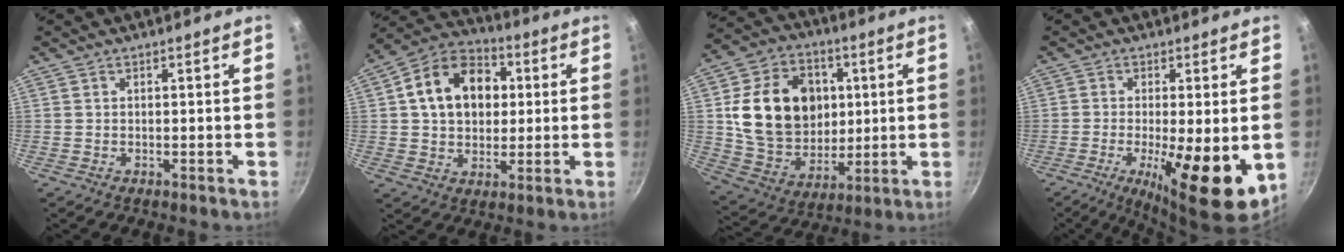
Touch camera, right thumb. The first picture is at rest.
{"total": 15.8, "force": [3.0, 11.8, 10.1], "torque": [-0.136, 0.021, 0.035]}
{"total": 21.1, "force": [3.3, 16.8, 12.4], "torque": [-0.181, 0.003, 0.068]}
{"total": 14.2, "force": [-3.1, 3.8, 13.3], "torque": [-0.208, -0.013, -0.042]}